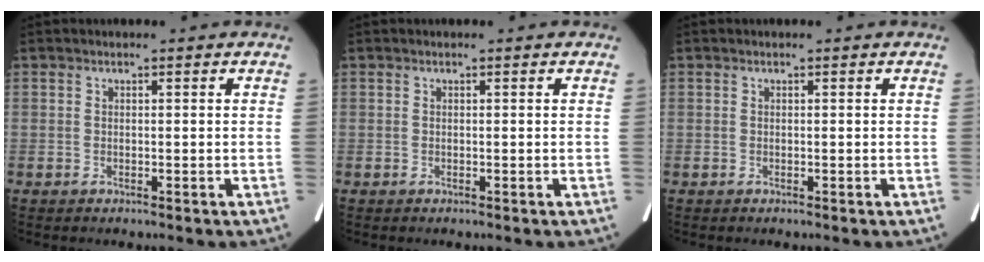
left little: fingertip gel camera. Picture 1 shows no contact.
{"total": 0.0}
{"total": 0.0}